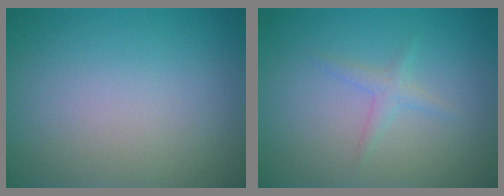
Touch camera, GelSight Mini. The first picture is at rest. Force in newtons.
{"total": 1.3, "press": 1.3, "slide": 0.0}